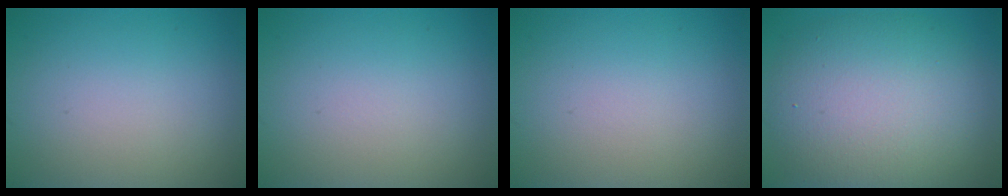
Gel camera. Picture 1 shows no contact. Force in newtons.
{"total": 0.0}
{"total": 0.0}
{"total": 10.2, "press": 10.2, "slide": 0.5}